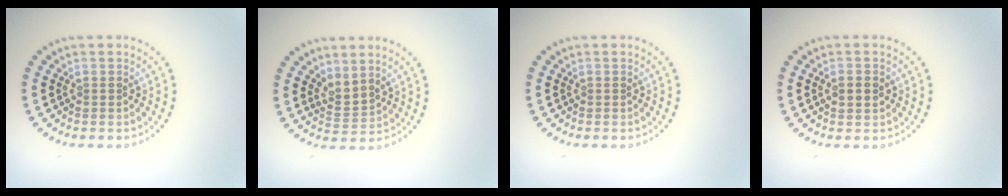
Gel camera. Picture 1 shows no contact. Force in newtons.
{"total": 2.2, "press": 1.4, "slide": 1.6}
{"total": 0.0}
{"total": 1.5, "press": 1.5, "slide": 0.1}